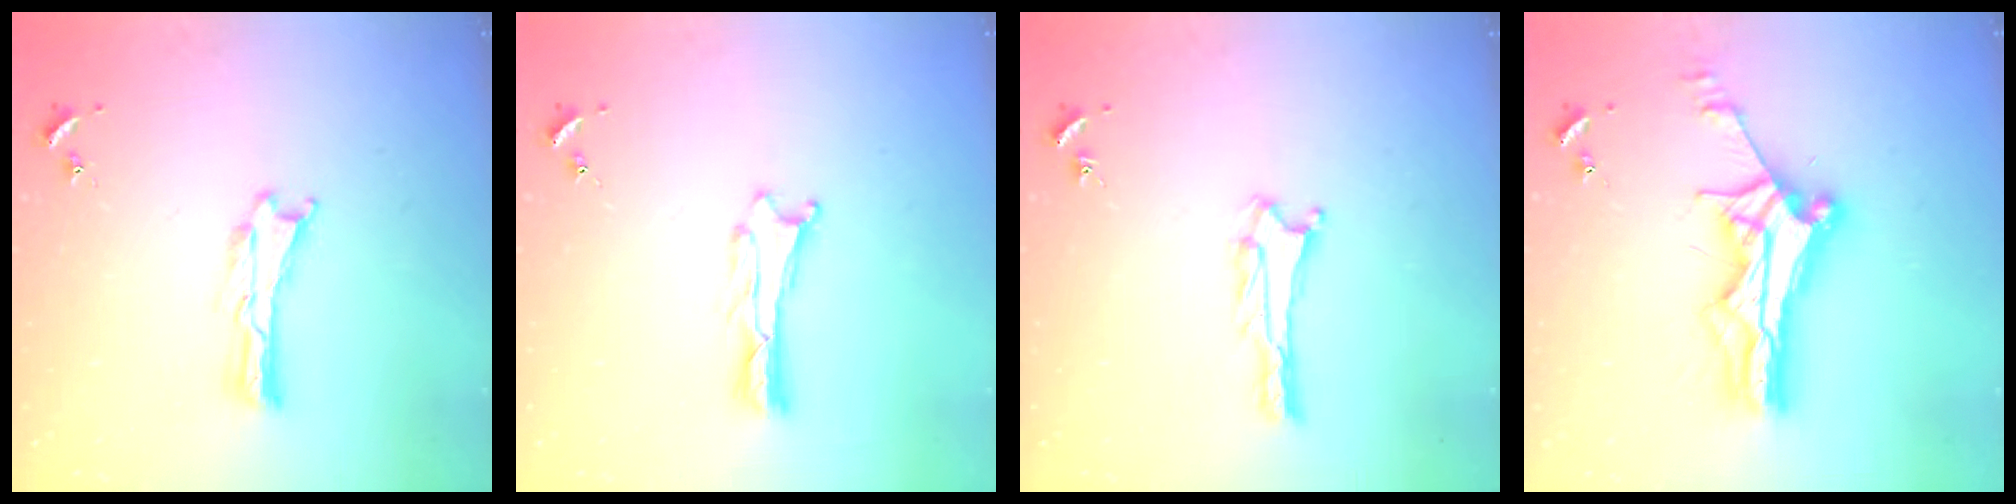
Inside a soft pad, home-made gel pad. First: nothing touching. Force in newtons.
{"total": 1.2, "press": 1.2, "slide": 0.0}
{"total": 2.7, "press": 2.7, "slide": 0.2}
{"total": 10.9, "press": 10.8, "slide": 0.9}